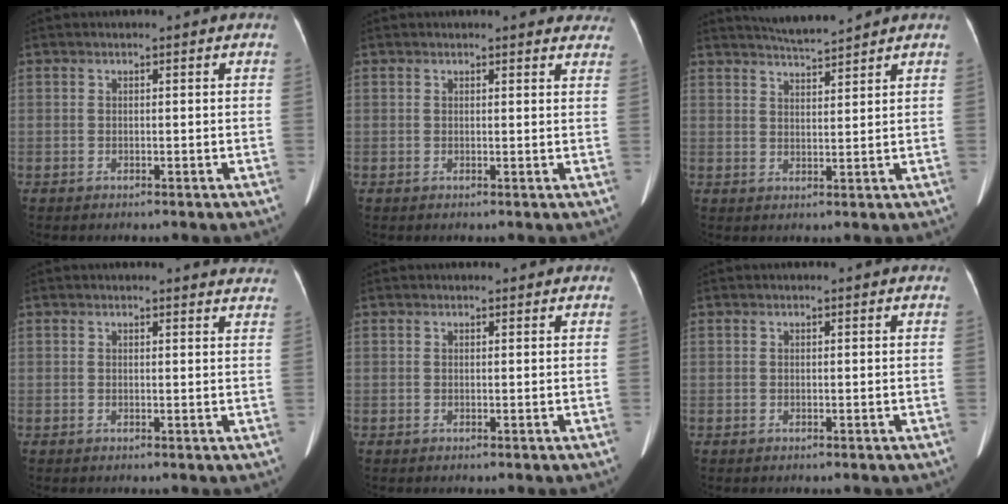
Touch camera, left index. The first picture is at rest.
{"total": 7.8, "force": [7.2, 2.1, 2.2], "torque": [-0.001, -0.006, 0.053]}
{"total": 4.9, "force": [4.8, -0.6, 1.1], "torque": [-0.023, 0.008, 0.083]}
{"total": 6.8, "force": [6.7, 1.0, 0.9], "torque": [0.011, -0.012, 0.042]}
{"total": 2.4, "force": [2.2, 0.8, 0.7], "torque": [-0.007, 0.016, 0.021]}
{"total": 0.9, "force": [0.8, 0.1, 0.3], "torque": [-0.008, 0.008, 0.005]}